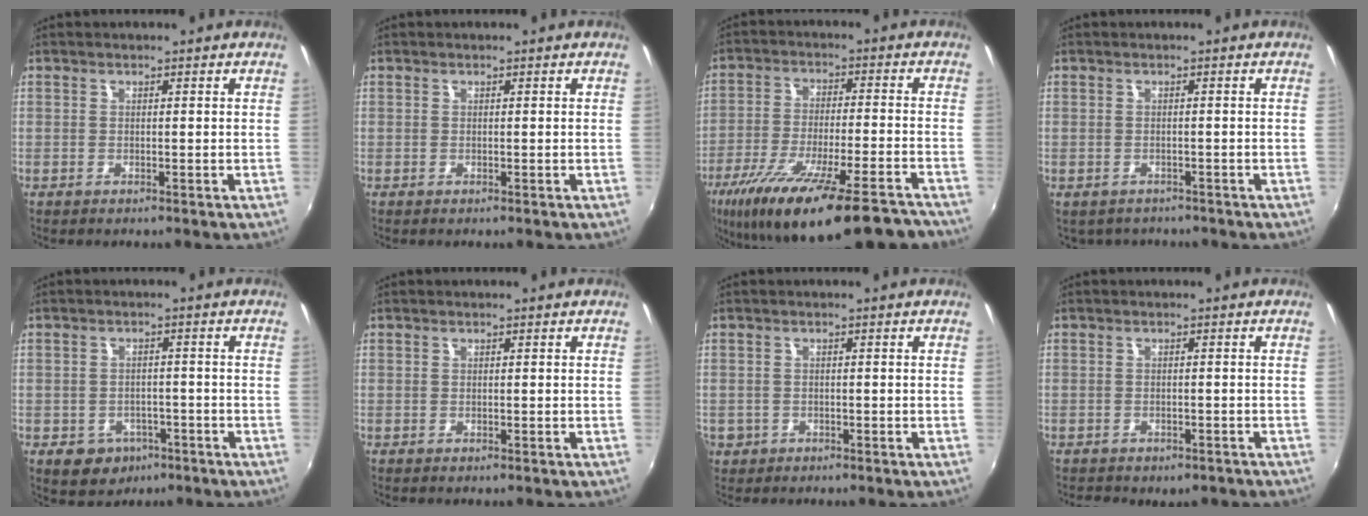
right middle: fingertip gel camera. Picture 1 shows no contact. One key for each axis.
{"total": 0.0}
{"total": 23.2, "fx": -17.5, "fy": 4.7, "fz": 14.5, "tx": -0.258, "ty": -0.061, "tz": -0.269}
{"total": 3.0, "fx": -2.4, "fy": 1.7, "fz": 0.5, "tx": -0.016, "ty": -0.013, "tz": -0.031}
{"total": 7.1, "fx": -3.5, "fy": 5.7, "fz": 2.4, "tx": -0.065, "ty": -0.003, "tz": -0.039}
{"total": 0.0}
{"total": 3.2, "fx": -1.2, "fy": 2.8, "fz": 1.1, "tx": -0.031, "ty": -0.004, "tz": -0.015}
{"total": 4.9, "fx": -3.7, "fy": 2.5, "fz": 2.0, "tx": -0.044, "ty": -0.019, "tz": -0.046}